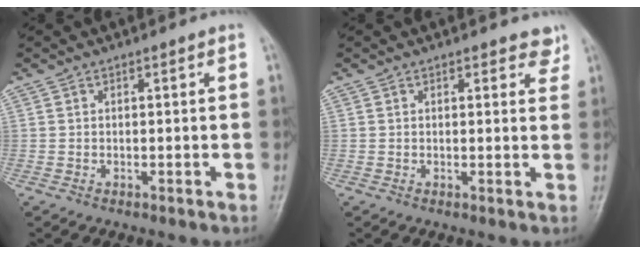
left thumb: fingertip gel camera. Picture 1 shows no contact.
{"total": 2.9, "force": [2.2, 1.5, 1.1], "torque": [0.016, -0.010, 0.019]}